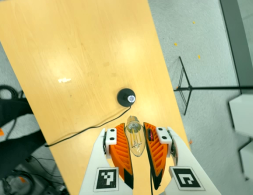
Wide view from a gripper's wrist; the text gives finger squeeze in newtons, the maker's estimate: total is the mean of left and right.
{"total": 20.7, "left": 24.1, "right": 17.3}